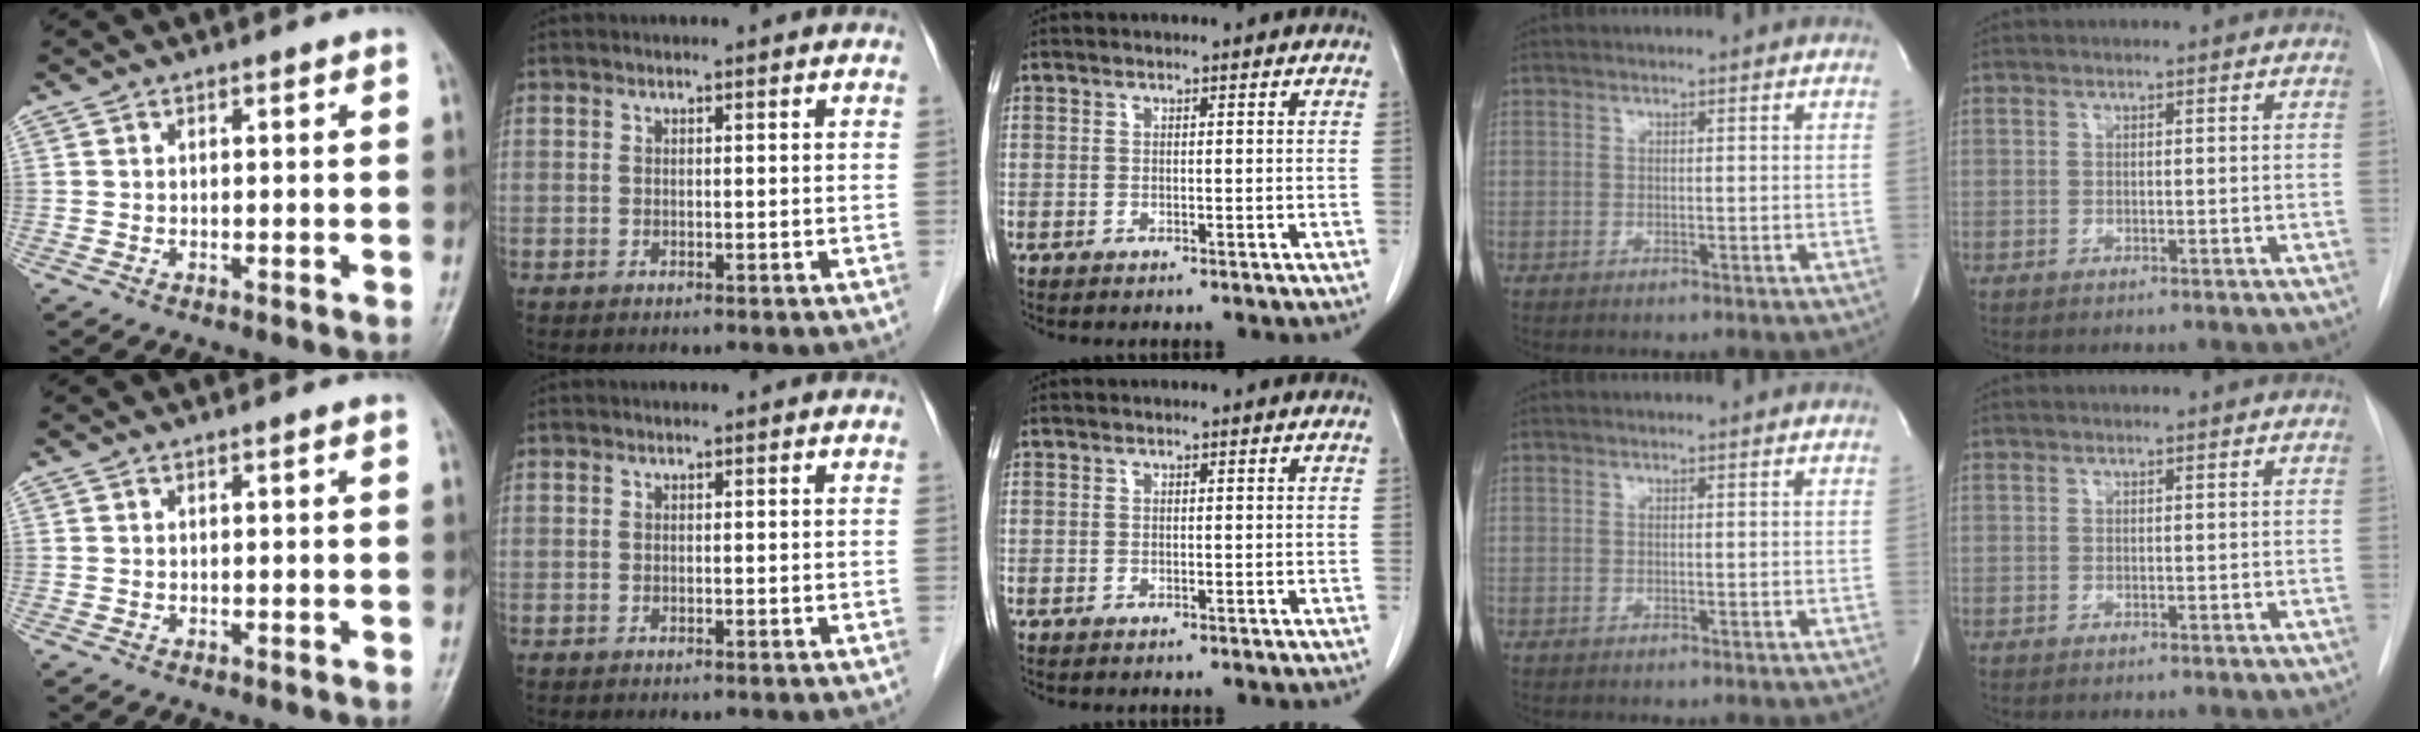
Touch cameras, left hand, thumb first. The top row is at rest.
{}